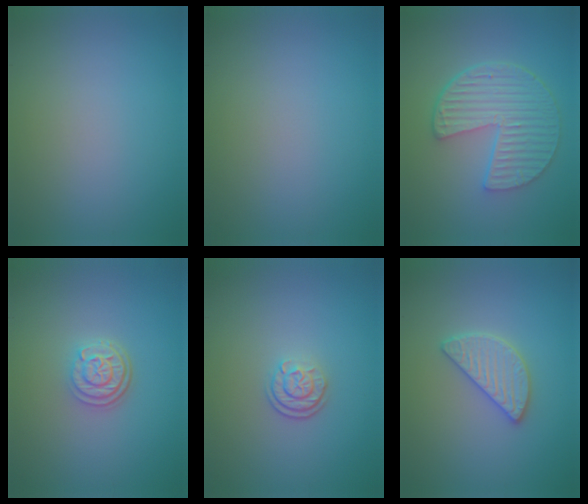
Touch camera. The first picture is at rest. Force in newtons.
{"total": 0.0}
{"total": 6.7, "press": 4.8, "slide": 4.6}
{"total": 2.9, "press": 2.4, "slide": 1.7}
{"total": 2.1, "press": 1.8, "slide": 1.2}
{"total": 2.6, "press": 2.6, "slide": 0.2}